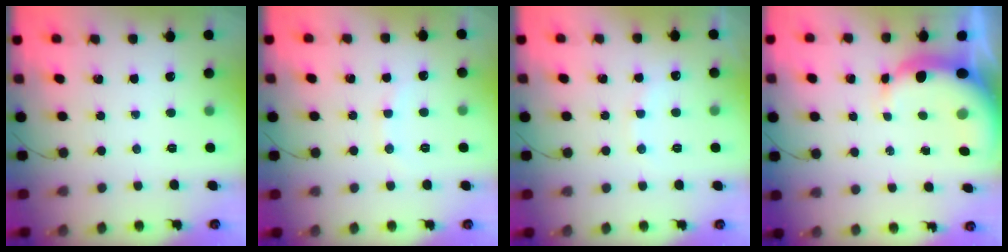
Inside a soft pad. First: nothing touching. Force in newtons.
{"total": 4.2, "press": 4.1, "slide": 1.0}
{"total": 7.5, "press": 7.4, "slide": 1.3}
{"total": 6.8, "press": 6.6, "slide": 1.6}